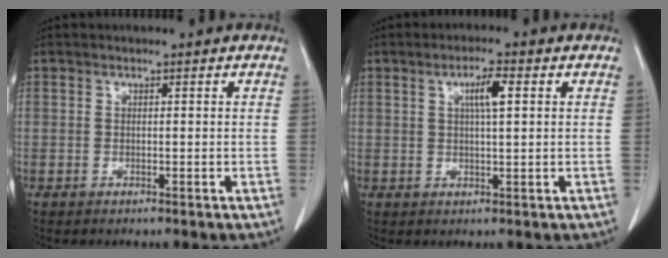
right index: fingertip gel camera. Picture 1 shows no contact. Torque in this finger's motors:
{"motor_torque": [0.25, 0.13, 0.24, 0.06]}